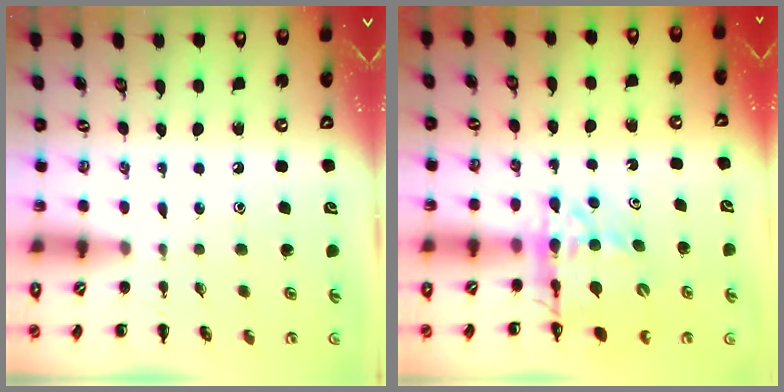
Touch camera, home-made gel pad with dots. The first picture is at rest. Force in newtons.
{"total": 13.7, "press": 13.2, "slide": 3.8}